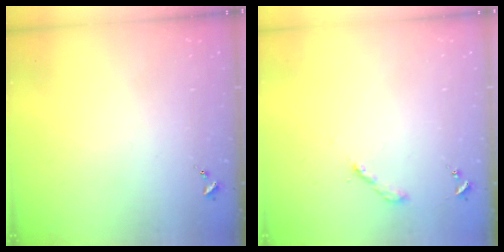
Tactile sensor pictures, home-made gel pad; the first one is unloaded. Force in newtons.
{"total": 2.0, "press": 2.0, "slide": 0.2}